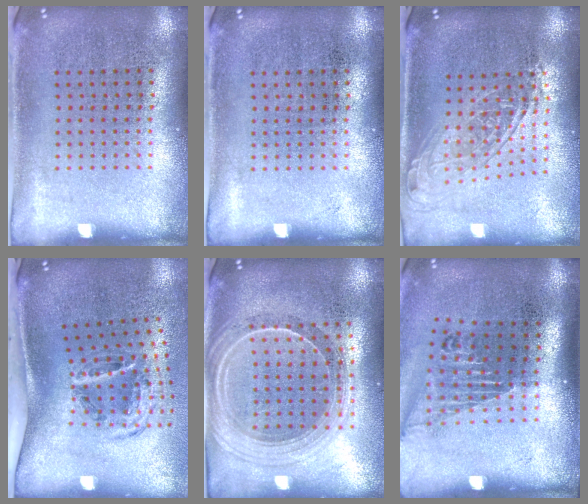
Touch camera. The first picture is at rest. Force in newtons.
{"total": 0.0}
{"total": 1.7, "press": 1.4, "slide": 1.0}
{"total": 1.9, "press": 1.2, "slide": 1.4}
{"total": 2.4, "press": 2.0, "slide": 1.2}
{"total": 1.6, "press": 1.2, "slide": 1.1}